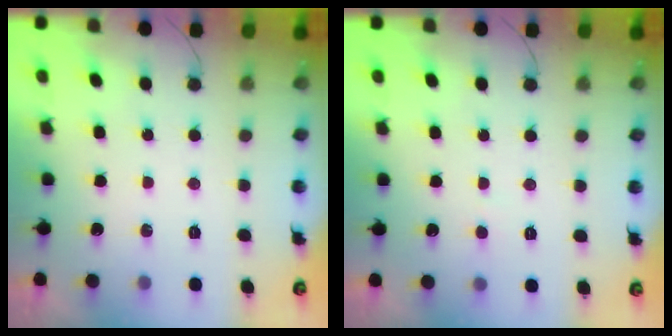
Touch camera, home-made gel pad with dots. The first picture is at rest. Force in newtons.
{"total": 1.7, "press": 1.7, "slide": 0.1}